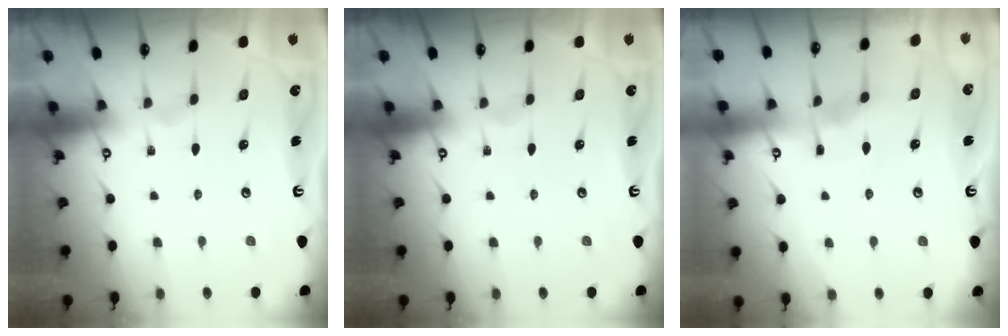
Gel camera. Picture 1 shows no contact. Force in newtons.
{"total": 0.0}
{"total": 4.0, "press": 4.0, "slide": 0.6}